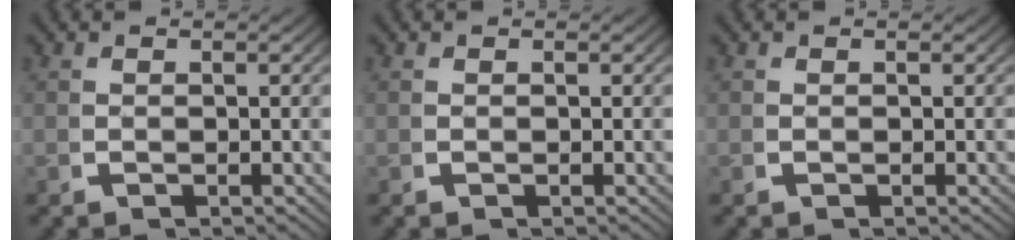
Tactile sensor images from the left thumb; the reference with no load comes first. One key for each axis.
{"total": 0.0}
{"total": 0.0}